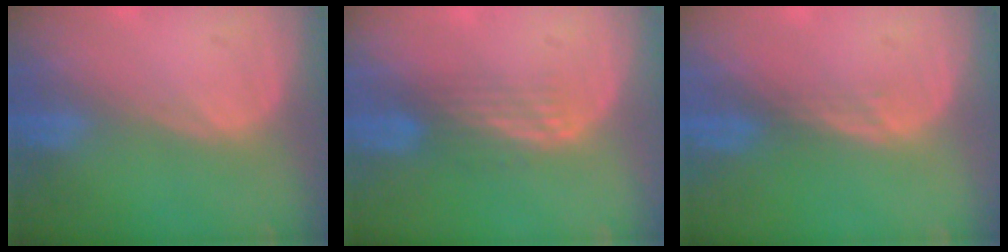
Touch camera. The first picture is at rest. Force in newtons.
{"total": 3.4, "press": 2.9, "slide": 1.8}
{"total": 1.1, "press": 0.9, "slide": 0.7}